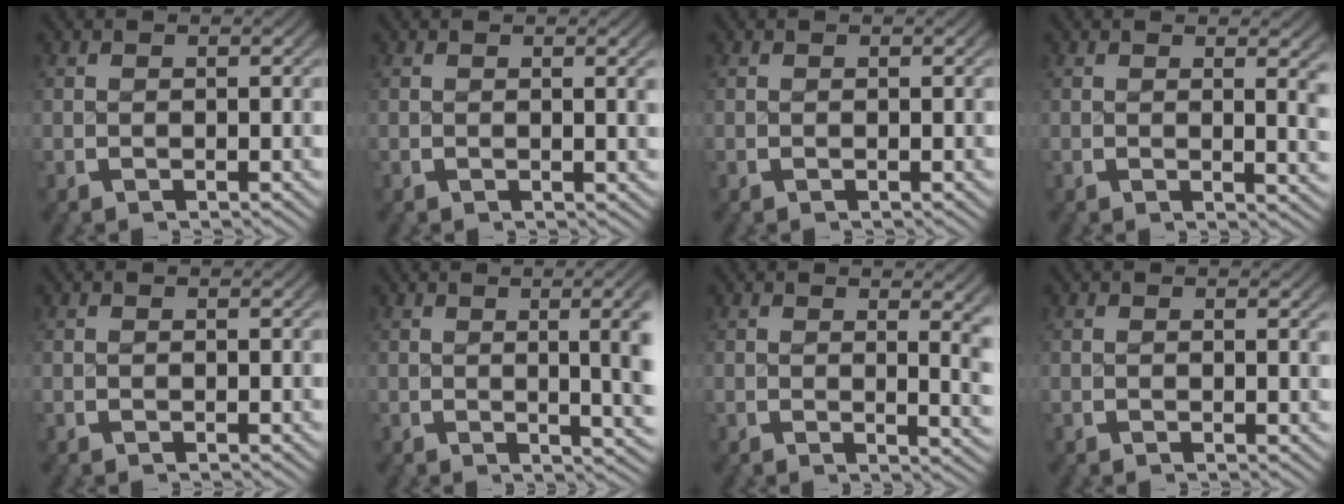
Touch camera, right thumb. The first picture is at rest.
{"total": 1.0, "force": [0.3, -0.1, 0.9], "torque": [-0.014, 0.000, 0.005]}
{"total": 0.0}
{"total": 2.2, "force": [0.8, 0.3, 2.0], "torque": [-0.022, -0.007, 0.012]}
{"total": 0.0}
{"total": 6.5, "force": [0.4, 2.4, 6.0], "torque": [-0.062, 0.006, 0.005]}
{"total": 3.2, "force": [0.9, 0.7, 3.0], "torque": [-0.032, -0.007, 0.015]}
{"total": 0.6, "force": [0.3, -0.1, 0.5], "torque": [-0.008, -0.001, 0.005]}